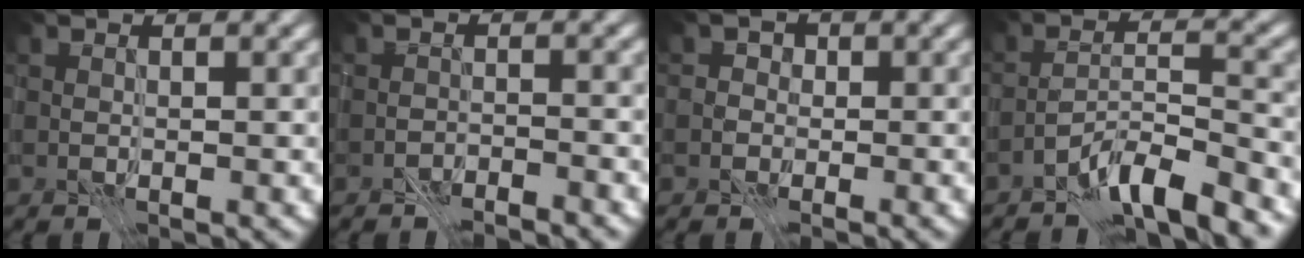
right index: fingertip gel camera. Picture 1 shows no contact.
{"total": 2.6, "force": [-2.6, 0.0, 0.0], "torque": [-0.001, 0.005, -0.045]}
{"total": 1.6, "force": [-0.5, 1.5, 0.0], "torque": [0.015, 0.014, -0.019]}
{"total": 5.6, "force": [-4.9, 0.6, 2.8], "torque": [-0.046, 0.009, -0.091]}